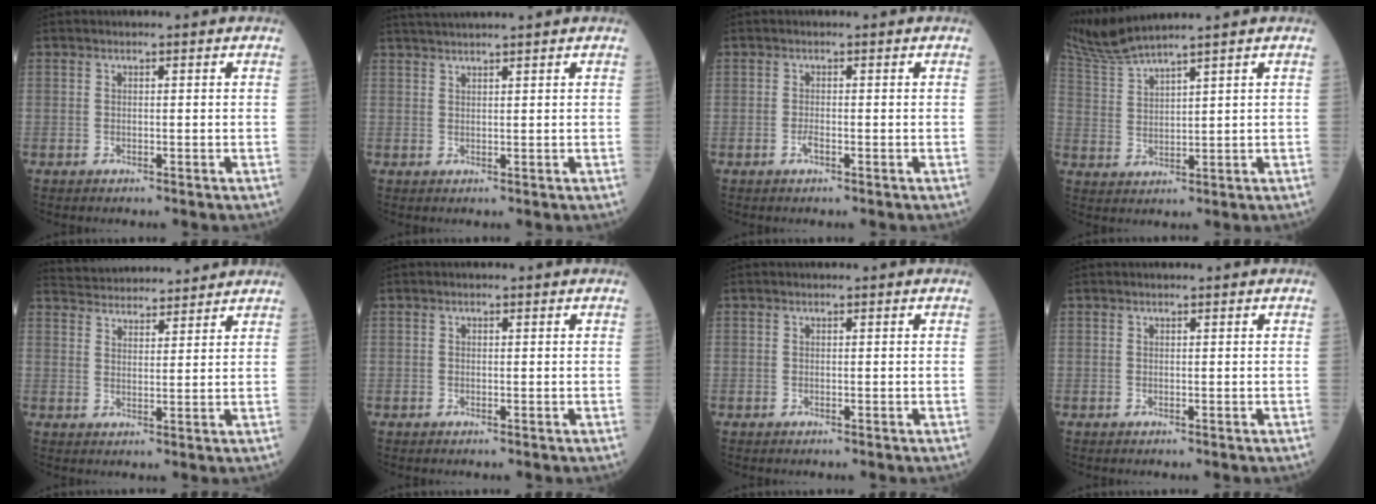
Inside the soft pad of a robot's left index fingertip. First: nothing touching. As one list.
[{"total": 5.3, "force": [4.7, -1.0, 2.2], "torque": [-0.033, 0.027, 0.078]}, {"total": 0.9, "force": [-0.5, 0.1, 0.8], "torque": [-0.021, -0.001, -0.008]}, {"total": 6.5, "force": [5.9, -1.7, 2.0], "torque": [-0.062, -0.001, 0.130]}, {"total": 11.9, "force": [11.5, 1.8, 2.5], "torque": [-0.041, 0.029, 0.169]}, {"total": 0.0}, {"total": 0.0}, {"total": 0.0}]